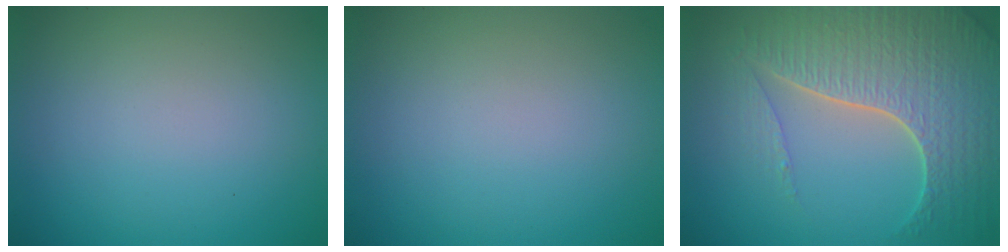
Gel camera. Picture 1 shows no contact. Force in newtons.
{"total": 0.0}
{"total": 7.5, "press": 5.6, "slide": 5.0}